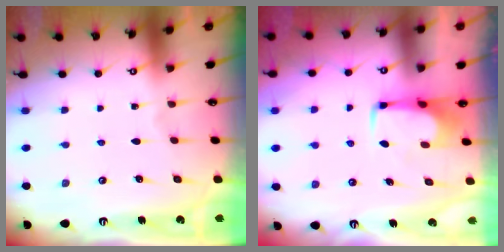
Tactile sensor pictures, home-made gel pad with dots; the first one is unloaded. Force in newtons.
{"total": 1.3, "press": 1.2, "slide": 0.4}